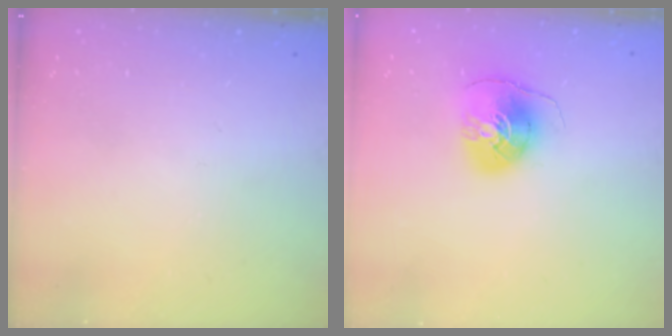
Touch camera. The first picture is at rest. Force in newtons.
{"total": 8.2, "press": 8.1, "slide": 0.8}